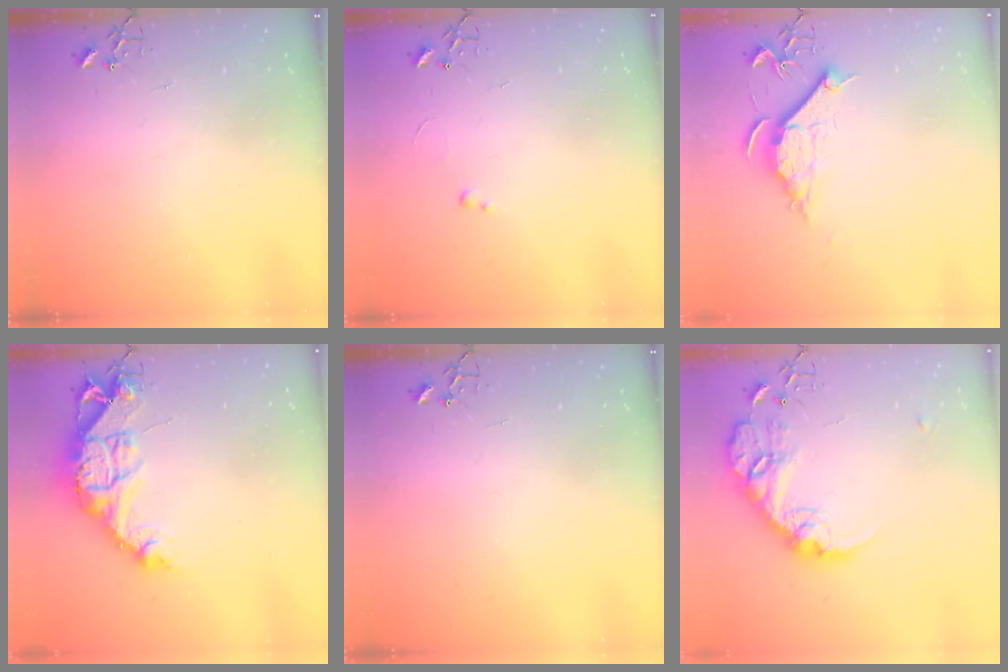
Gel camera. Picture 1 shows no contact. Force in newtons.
{"total": 2.0, "press": 2.0, "slide": 0.3}
{"total": 9.6, "press": 9.6, "slide": 0.4}
{"total": 15.7, "press": 15.6, "slide": 1.6}
{"total": 0.0}
{"total": 18.5, "press": 18.4, "slide": 1.4}